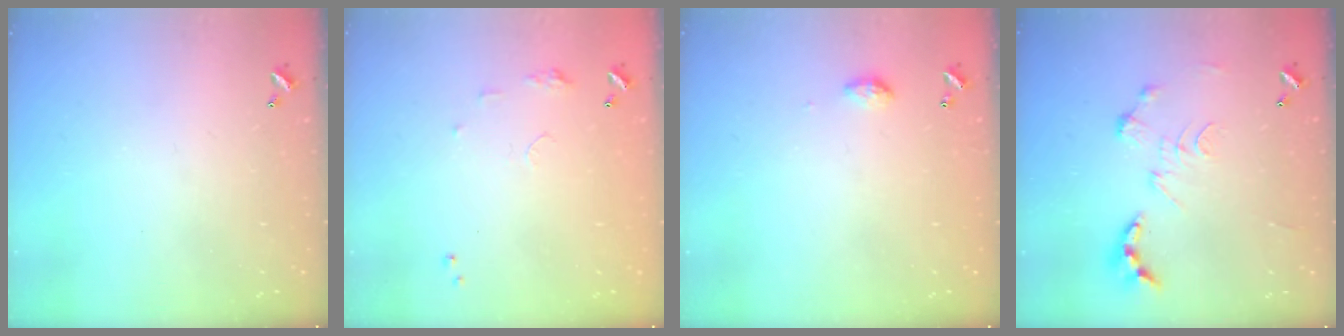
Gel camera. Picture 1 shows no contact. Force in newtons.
{"total": 6.3, "press": 6.3, "slide": 0.7}
{"total": 4.7, "press": 4.7, "slide": 0.6}
{"total": 0.0}